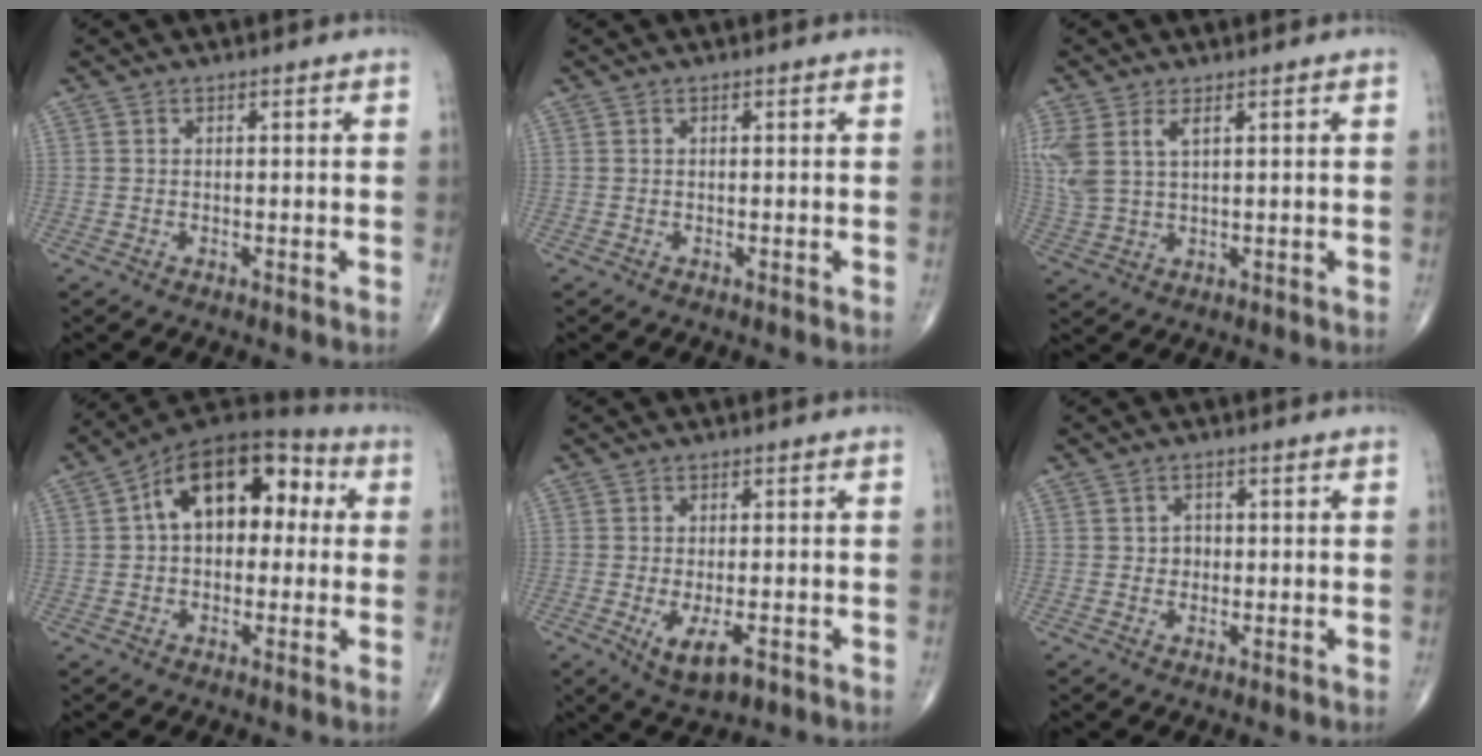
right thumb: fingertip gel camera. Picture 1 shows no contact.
{"total": 0.0}
{"total": 7.9, "force": [3.1, 3.9, 6.1], "torque": [-0.154, 0.001, 0.073]}
{"total": 16.7, "force": [3.0, 10.2, 12.8], "torque": [-0.154, 0.044, 0.036]}
{"total": 6.3, "force": [-2.3, 2.6, 5.3], "torque": [-0.089, -0.009, -0.030]}
{"total": 1.9, "force": [0.0, 1.8, 0.8], "torque": [0.003, 0.005, -0.002]}